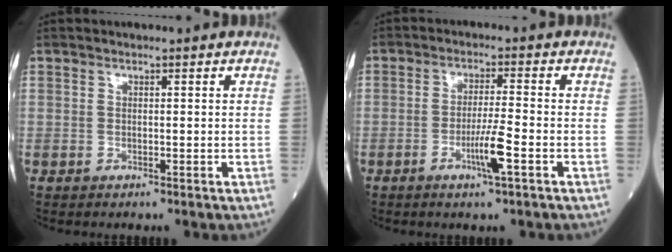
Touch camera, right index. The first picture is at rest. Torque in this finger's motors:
{"motor_torque": [1.02, -0.21, 0.49, 0.15]}